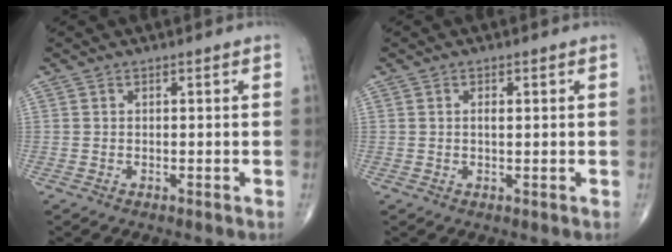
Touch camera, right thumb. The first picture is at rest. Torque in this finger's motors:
{"motor_torque": [-0.10, 0.19, 0.12, 0.21, -0.02]}